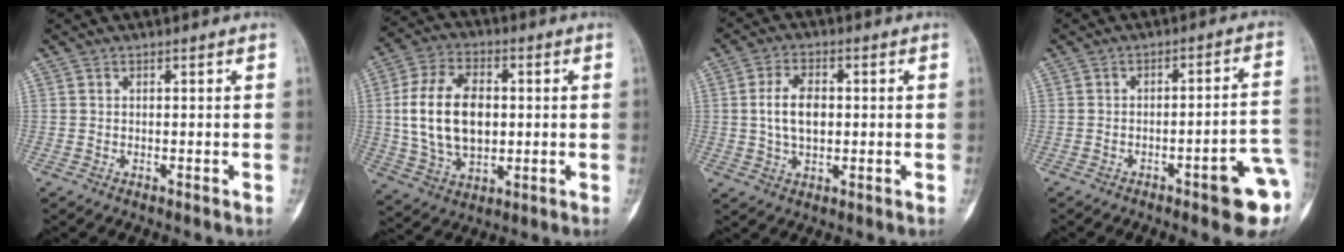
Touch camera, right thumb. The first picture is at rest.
{"total": 16.3, "force": [1.1, 10.4, 12.4], "torque": [-0.215, 0.005, 0.025]}
{"total": 7.3, "force": [0.5, 4.4, 5.8], "torque": [-0.104, 0.006, 0.010]}
{"total": 11.3, "force": [-4.3, 2.3, 10.2], "torque": [-0.113, 0.025, -0.049]}